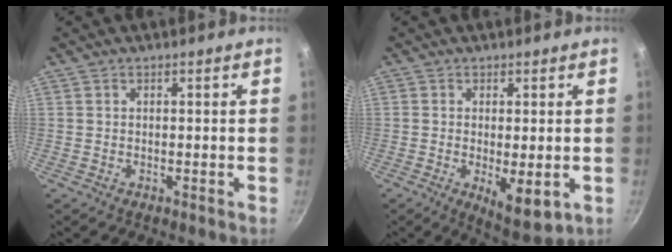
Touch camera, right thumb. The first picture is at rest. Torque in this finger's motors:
{"motor_torque": [-0.12, 0.32, -0.06, -0.12, 0.15]}